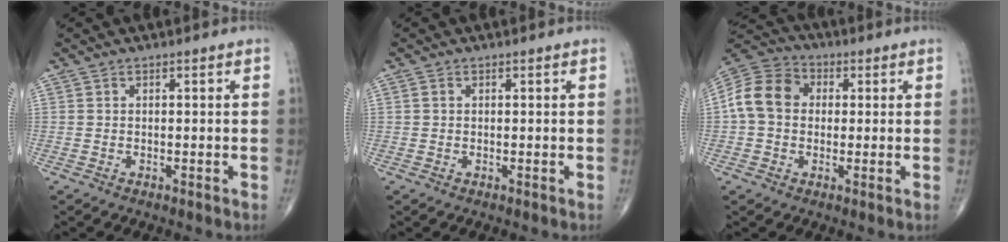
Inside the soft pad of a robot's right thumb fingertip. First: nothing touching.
{"total": 0.6, "force": [0.1, 0.5, 0.3], "torque": [-0.006, 0.001, 0.002]}
{"total": 11.1, "force": [0.7, 8.8, 6.6], "torque": [-0.114, 0.031, 0.002]}